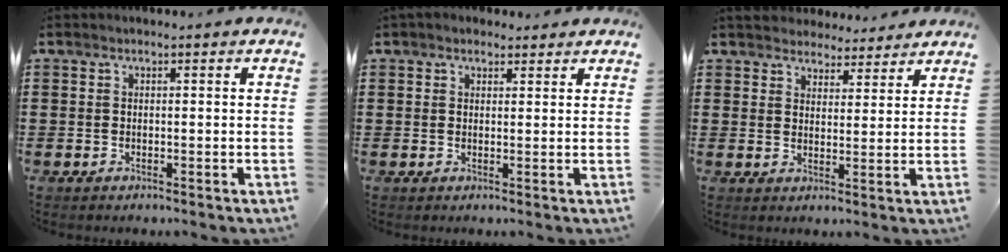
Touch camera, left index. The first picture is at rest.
{"total": 1.9, "force": [1.6, 1.0, 0.4], "torque": [-0.012, 0.008, 0.030]}
{"total": 3.9, "force": [3.8, 1.0, -0.2], "torque": [-0.012, -0.013, 0.071]}